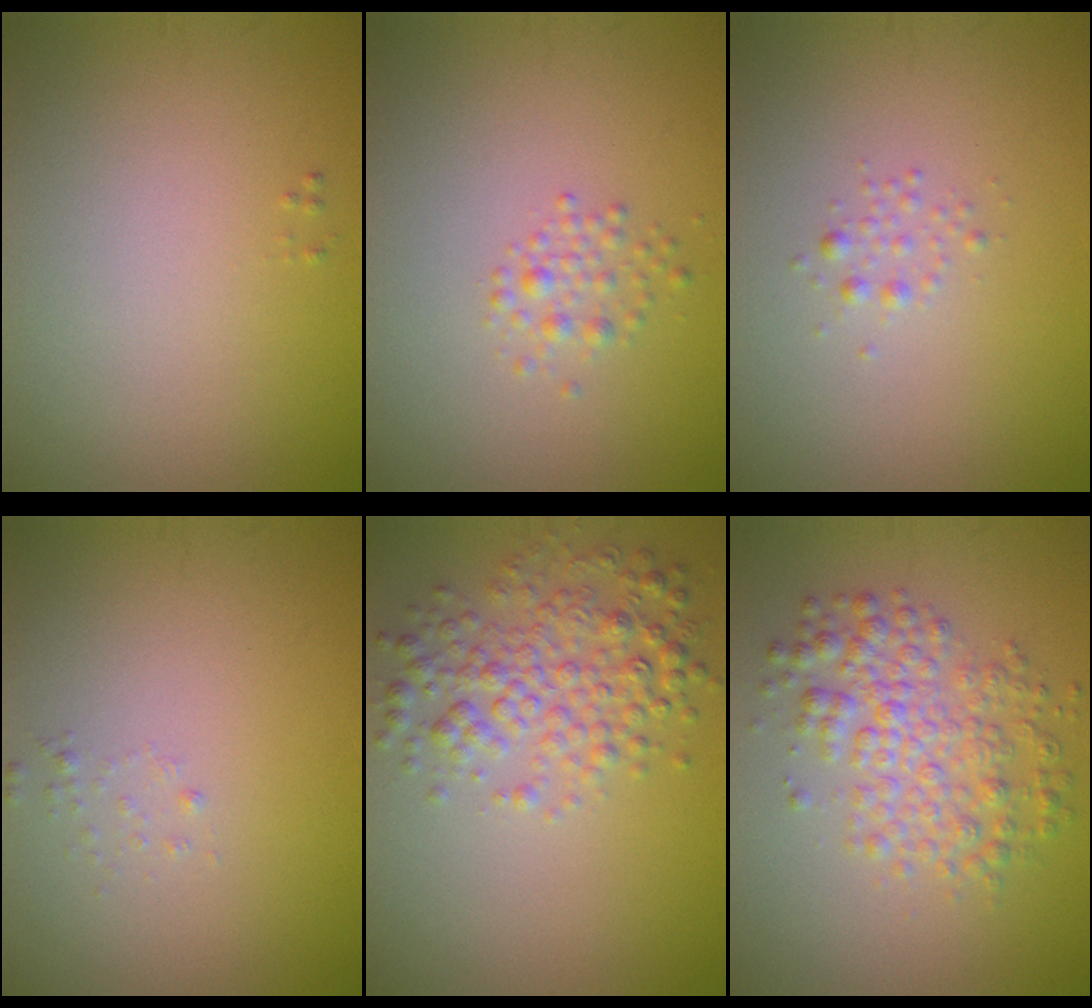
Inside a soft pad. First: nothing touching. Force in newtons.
{"total": 1.4, "press": 1.4, "slide": 0.1}
{"total": 0.9, "press": 0.9, "slide": 0.0}
{"total": 0.6, "press": 0.6, "slide": 0.1}
{"total": 4.2, "press": 4.2, "slide": 0.0}
{"total": 4.4, "press": 4.4, "slide": 0.0}